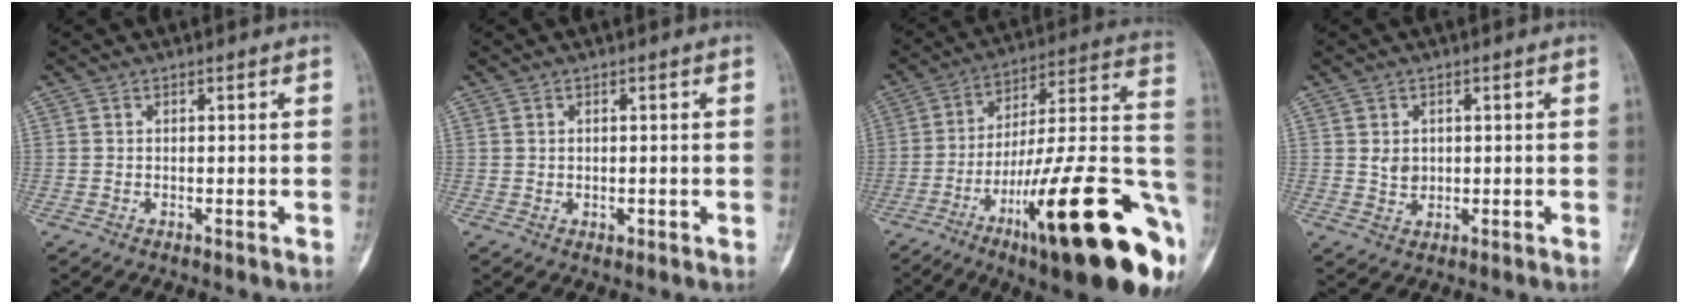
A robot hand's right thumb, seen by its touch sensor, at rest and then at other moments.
{"total": 1.0, "force": [-0.2, 0.7, 0.7], "torque": [-0.005, -0.002, -0.001]}
{"total": 32.0, "force": [-12.2, 7.1, 28.7], "torque": [-0.350, 0.049, -0.182]}
{"total": 2.7, "force": [0.3, 2.2, 1.6], "torque": [-0.015, -0.001, 0.010]}